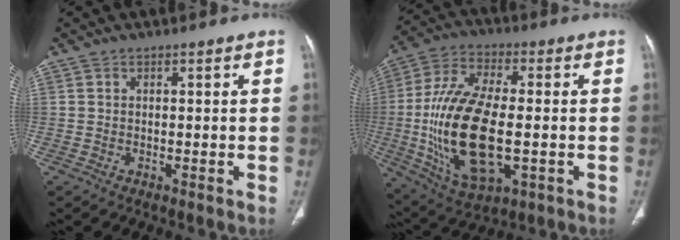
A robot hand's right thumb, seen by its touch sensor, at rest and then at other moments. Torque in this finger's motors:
{"motor_torque": [1.66, 2.40, 2.50, -0.02, 0.75]}